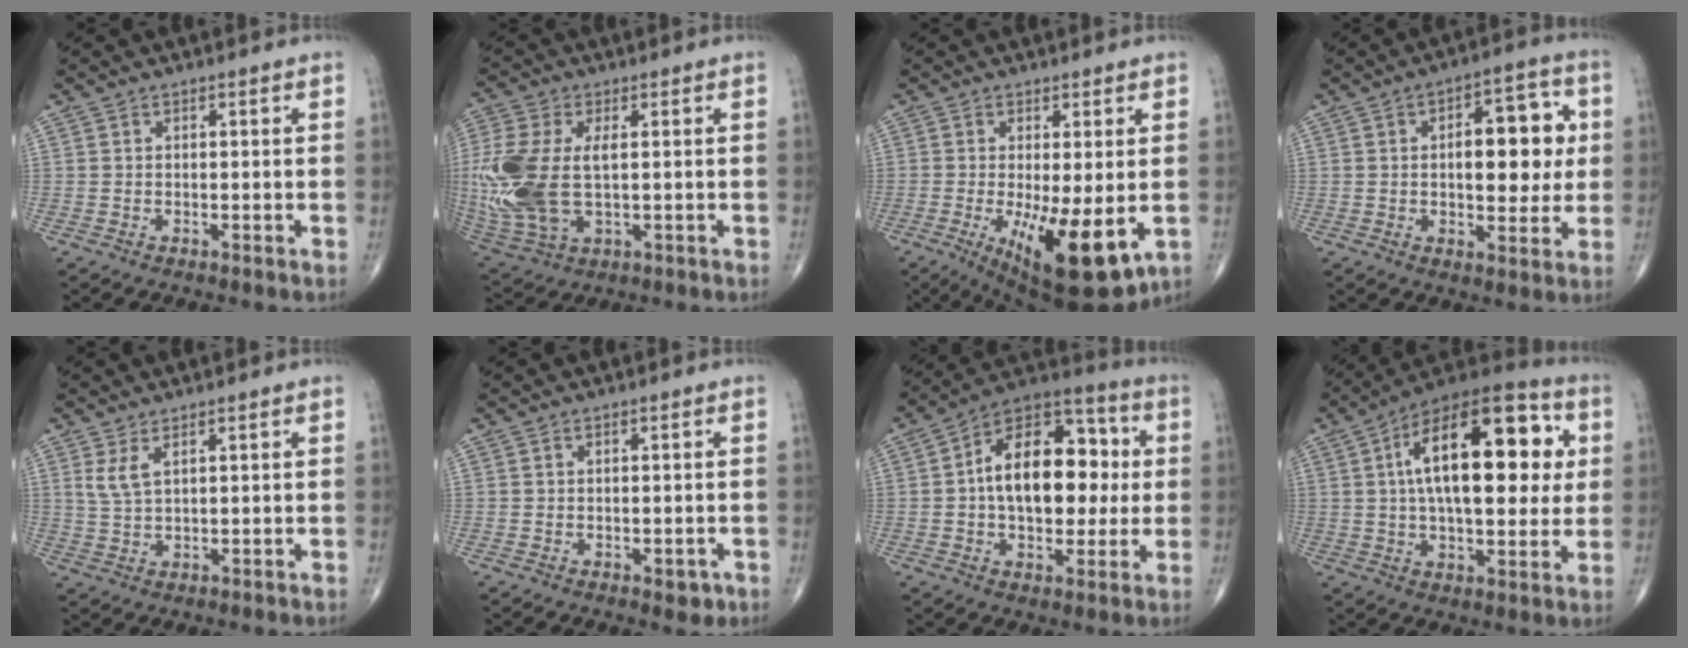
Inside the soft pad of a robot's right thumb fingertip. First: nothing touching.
{"total": 18.4, "force": [0.5, 10.1, 15.3], "torque": [-0.383, -0.014, 0.020]}
{"total": 13.7, "force": [-3.2, 4.4, 12.6], "torque": [-0.199, -0.028, -0.036]}
{"total": 13.7, "force": [1.6, 6.7, 11.8], "torque": [-0.123, 0.010, 0.021]}
{"total": 3.3, "force": [1.7, 1.1, 2.6], "torque": [-0.059, -0.006, 0.043]}
{"total": 2.6, "force": [-0.7, 1.4, 2.0], "torque": [-0.013, 0.000, -0.005]}
{"total": 19.9, "force": [1.5, 11.7, 16.1], "torque": [-0.216, 0.028, 0.018]}
{"total": 25.0, "force": [5.0, 11.4, 21.7], "torque": [-0.318, 0.013, 0.067]}